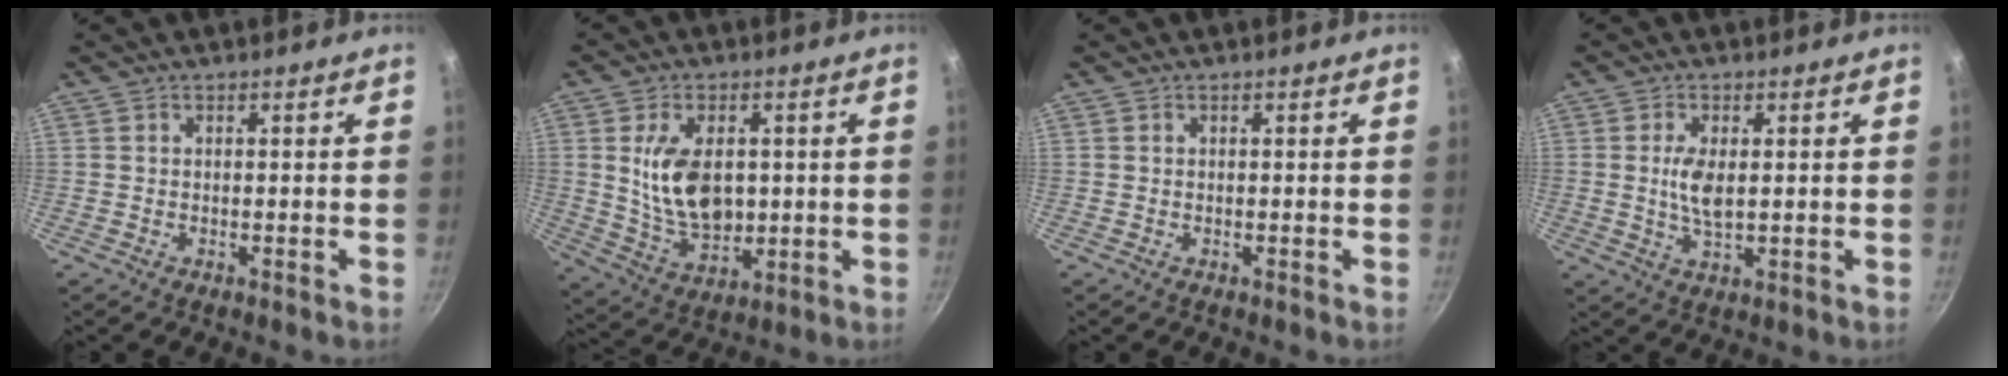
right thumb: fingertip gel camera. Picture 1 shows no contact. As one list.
[{"total": 12.7, "force": [1.4, 8.0, 9.7], "torque": [-0.155, -0.020, 0.037]}, {"total": 0.0}, {"total": 5.2, "force": [0.6, 2.3, 4.6], "torque": [-0.093, -0.005, 0.014]}]